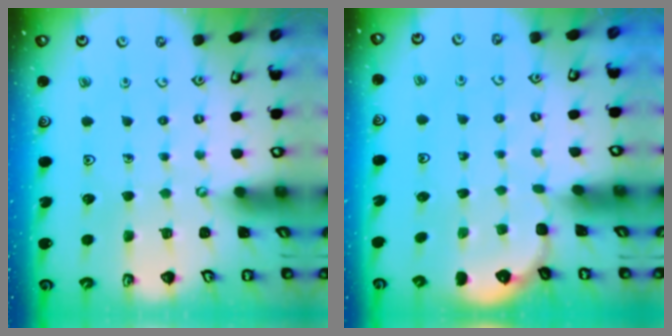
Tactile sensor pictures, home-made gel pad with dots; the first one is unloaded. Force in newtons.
{"total": 1.6, "press": 0.9, "slide": 1.3}